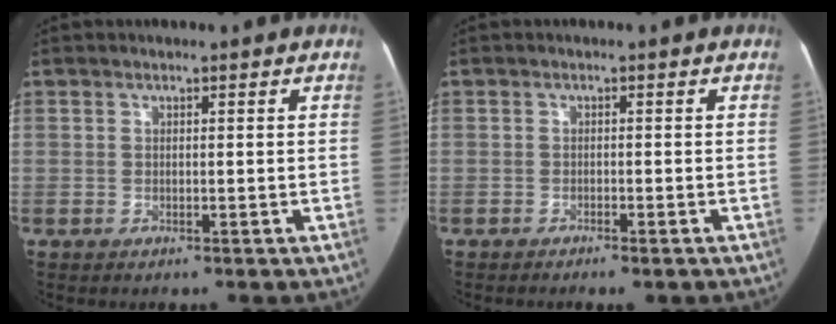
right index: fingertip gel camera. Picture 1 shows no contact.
{"total": 2.0, "force": [-1.6, 0.2, 1.2], "torque": [-0.015, -0.005, -0.019]}